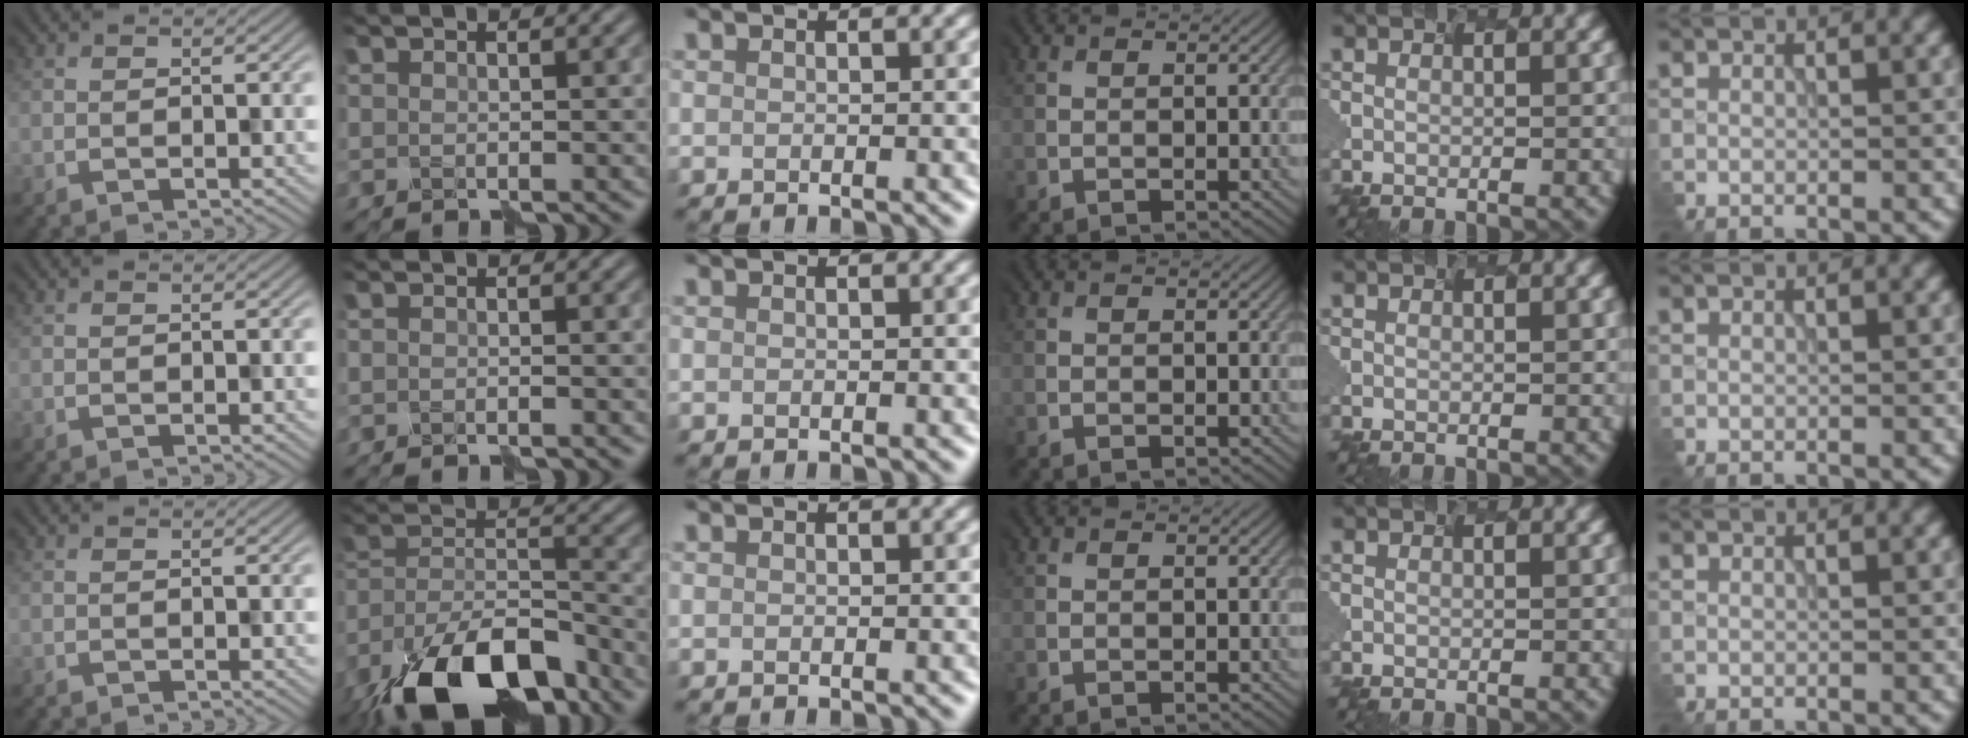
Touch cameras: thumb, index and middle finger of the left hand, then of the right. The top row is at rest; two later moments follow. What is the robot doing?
{"motion": "disassemble", "object": "velcro strap"}